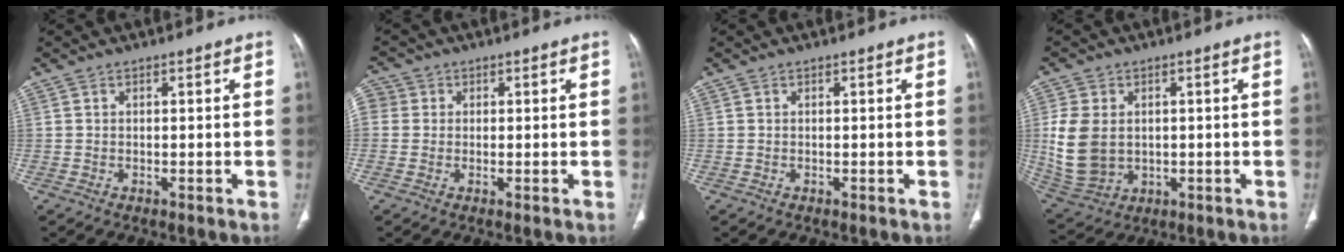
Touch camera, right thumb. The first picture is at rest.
{"total": 4.3, "force": [0.6, 4.1, 1.4], "torque": [-0.024, 0.014, 0.009]}
{"total": 0.0}
{"total": 11.1, "force": [0.7, 8.3, 7.3], "torque": [-0.145, -0.005, 0.034]}